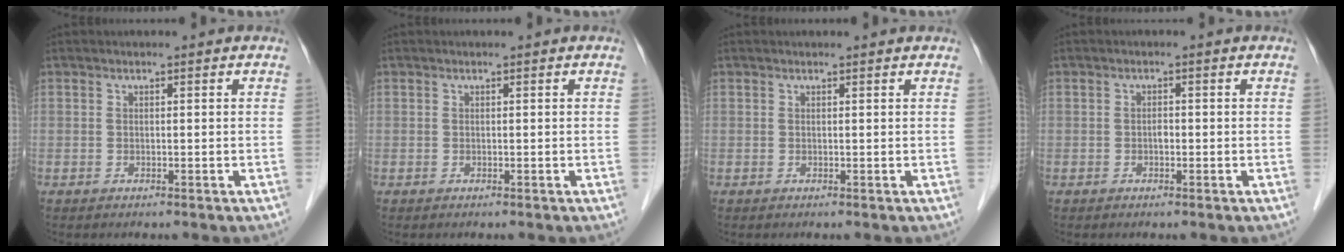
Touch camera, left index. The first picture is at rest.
{"total": 0.0}
{"total": 0.8, "force": [0.8, 0.0, 0.1], "torque": [-0.008, 0.002, 0.007]}
{"total": 0.9, "force": [-0.3, 0.5, 0.7], "torque": [-0.011, 0.002, -0.008]}